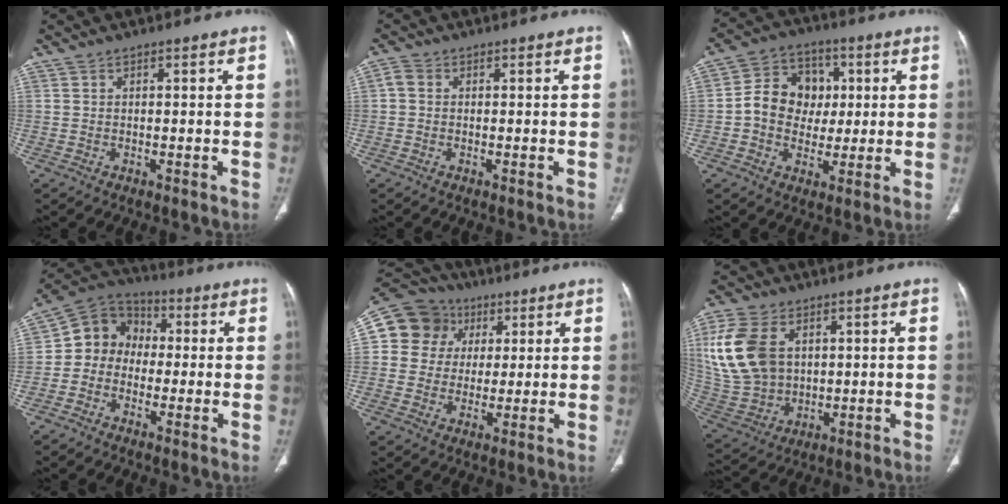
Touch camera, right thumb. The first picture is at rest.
{"total": 1.8, "force": [0.0, 1.4, 1.2], "torque": [-0.023, 0.001, -0.007]}
{"total": 11.4, "force": [0.6, 9.8, 5.9], "torque": [-0.059, 0.019, 0.002]}
{"total": 9.5, "force": [-0.6, 8.5, 4.2], "torque": [-0.042, 0.035, -0.029]}
{"total": 12.9, "force": [3.5, 11.9, 3.7], "torque": [-0.046, 0.023, 0.058]}
{"total": 17.6, "force": [4.5, 12.3, 11.8], "torque": [-0.247, -0.009, 0.105]}